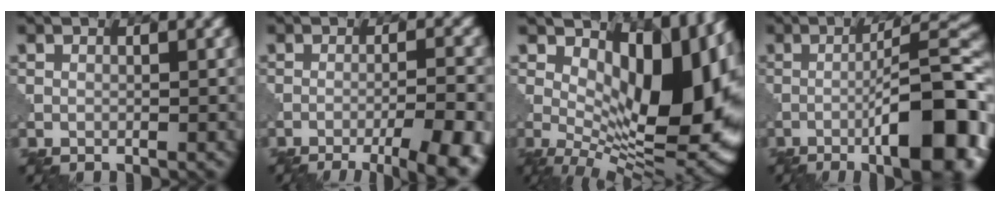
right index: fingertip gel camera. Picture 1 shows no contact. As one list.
[{"total": 10.5, "force": [-6.7, 3.1, 7.4], "torque": [-0.078, -0.006, -0.072]}, {"total": 14.1, "force": [2.3, 6.8, 12.1], "torque": [-0.137, -0.010, 0.043]}, {"total": 12.7, "force": [-4.8, 2.7, 11.4], "torque": [-0.152, 0.013, -0.071]}]